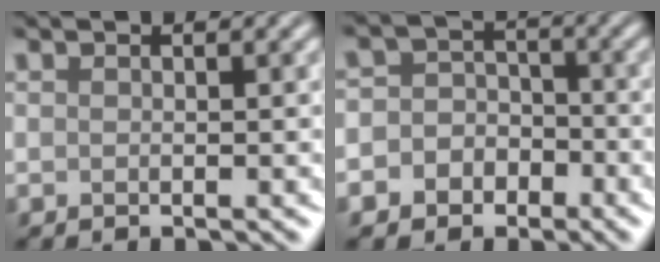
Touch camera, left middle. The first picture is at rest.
{"total": 5.5, "force": [-2.5, 4.7, 1.2], "torque": [0.004, 0.005, -0.058]}